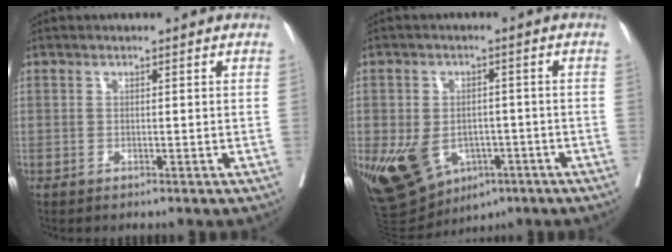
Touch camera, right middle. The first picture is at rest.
{"total": 12.7, "force": [-4.6, 9.3, 7.5], "torque": [-0.150, -0.002, -0.055]}